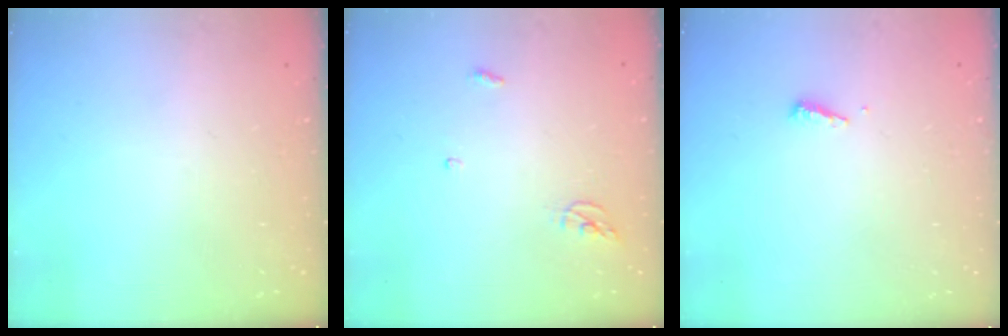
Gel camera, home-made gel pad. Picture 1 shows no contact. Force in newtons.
{"total": 3.6, "press": 3.6, "slide": 0.3}
{"total": 4.0, "press": 4.0, "slide": 0.4}